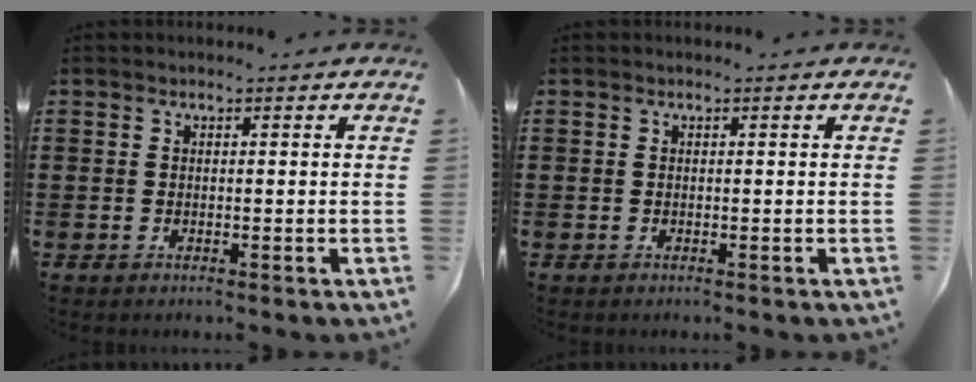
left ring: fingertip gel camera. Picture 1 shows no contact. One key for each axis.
{"total": 0.0}